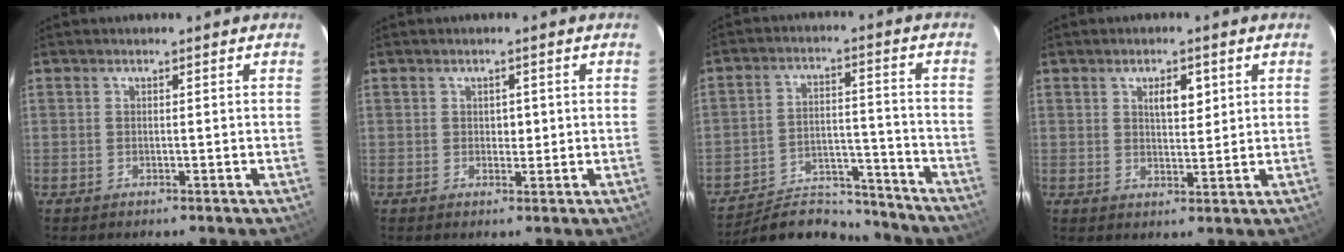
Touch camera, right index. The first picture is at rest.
{"total": 1.6, "force": [0.2, 1.2, 1.2], "torque": [-0.013, 0.001, 0.004]}
{"total": 12.5, "force": [-12.2, 2.9, 0.9], "torque": [-0.004, 0.033, -0.190]}
{"total": 3.9, "force": [1.7, 1.6, 3.2], "torque": [-0.051, 0.001, 0.028]}